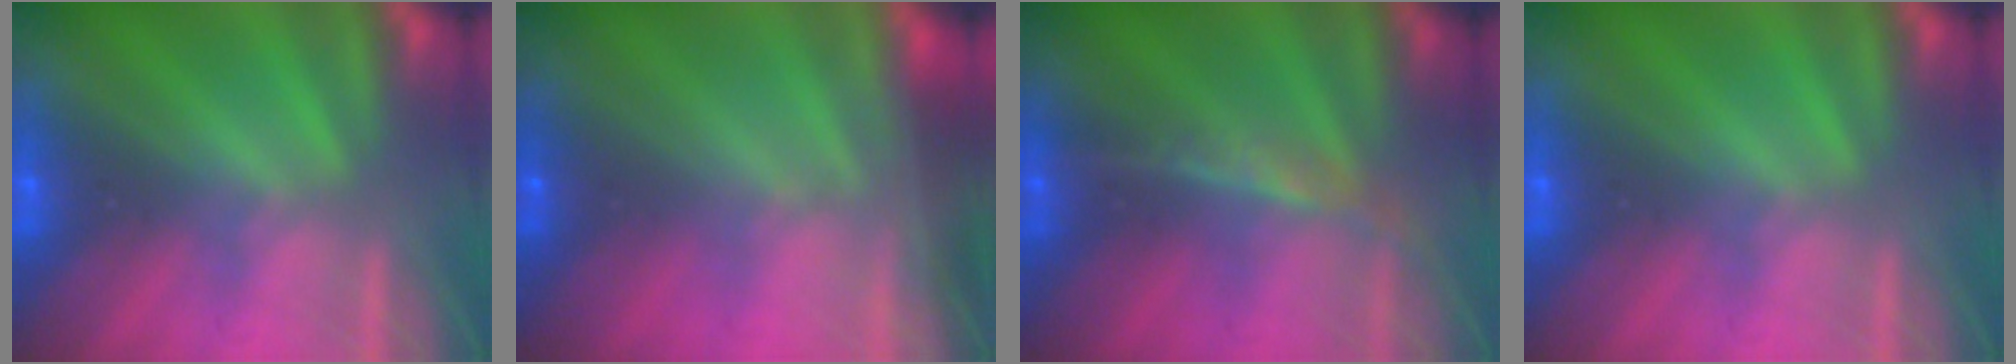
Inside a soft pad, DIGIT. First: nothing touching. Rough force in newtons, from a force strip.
{"total": 10.5}
{"total": 2.4}
{"total": 0.0}